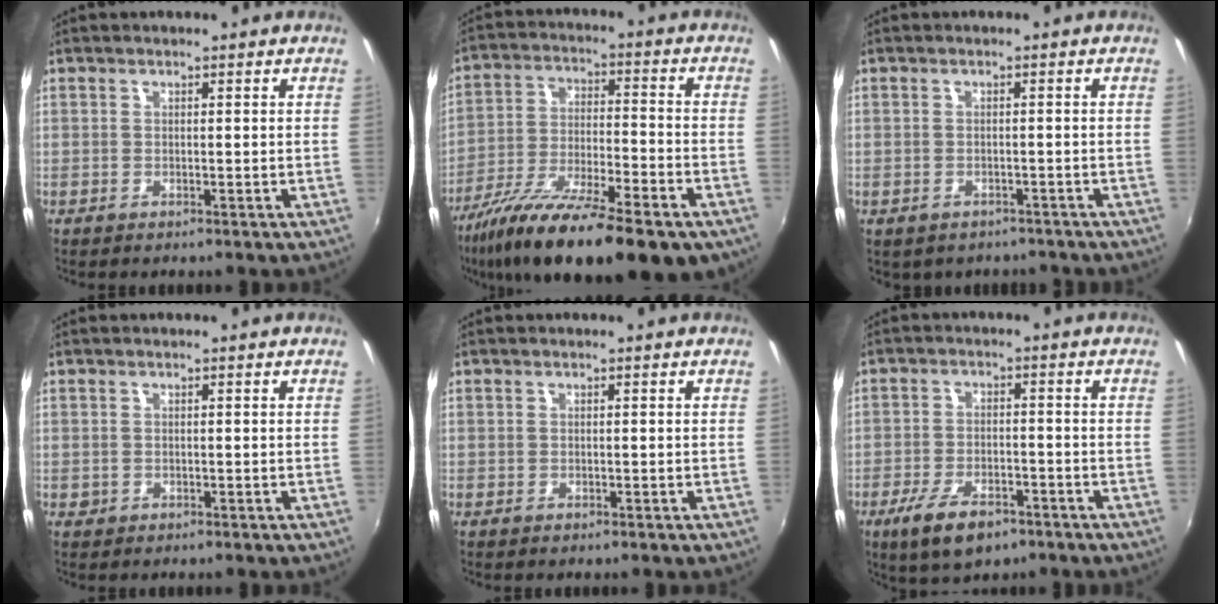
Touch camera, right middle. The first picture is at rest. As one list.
[{"total": 24.3, "force": [-16.8, 6.4, 16.4], "torque": [-0.286, -0.060, -0.264]}, {"total": 4.4, "force": [-3.2, 2.5, 1.5], "torque": [-0.037, -0.014, -0.036]}, {"total": 0.7, "force": [-0.2, 0.7, 0.1], "torque": [-0.001, -0.003, -0.003]}, {"total": 0.0}, {"total": 9.3, "force": [-6.0, 3.9, 6.0], "torque": [-0.138, -0.017, -0.101]}]